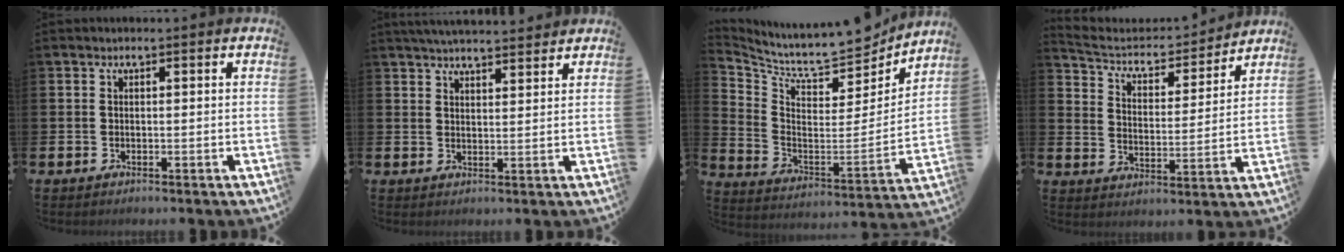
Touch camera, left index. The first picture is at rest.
{"total": 4.1, "force": [4.0, 0.3, 0.5], "torque": [-0.018, -0.017, 0.074]}
{"total": 8.2, "force": [7.7, 1.7, 2.1], "torque": [-0.073, -0.075, 0.124]}
{"total": 5.4, "force": [4.9, 2.0, 1.0], "torque": [-0.058, -0.041, 0.079]}